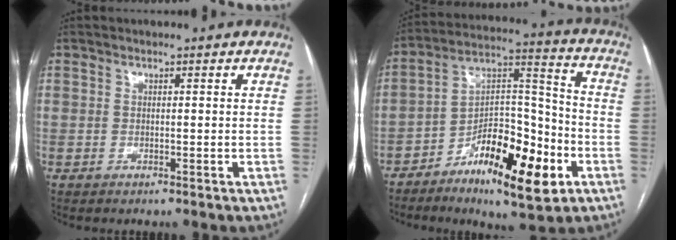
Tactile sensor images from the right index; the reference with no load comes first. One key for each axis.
{"total": 16.5, "fx": -8.0, "fy": 5.4, "fz": 13.3, "tx": -0.211, "ty": 0.019, "tz": -0.123}